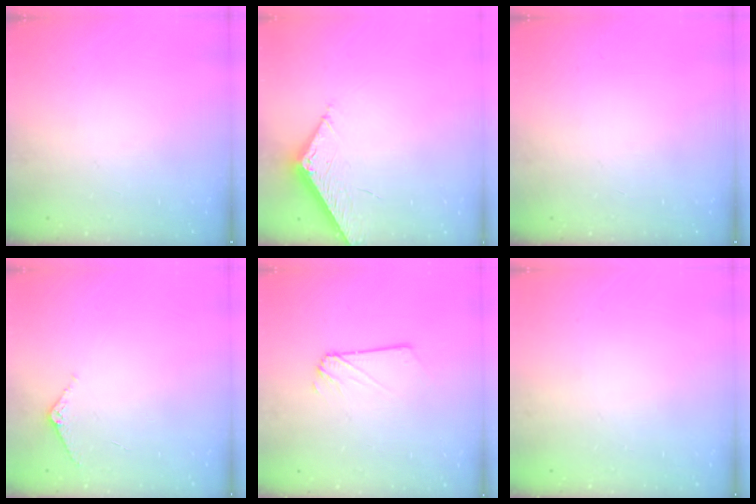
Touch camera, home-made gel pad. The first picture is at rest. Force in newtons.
{"total": 6.1, "press": 6.1, "slide": 0.6}
{"total": 0.0}
{"total": 3.7, "press": 3.7, "slide": 0.4}
{"total": 1.6, "press": 1.6, "slide": 0.1}
{"total": 0.0}